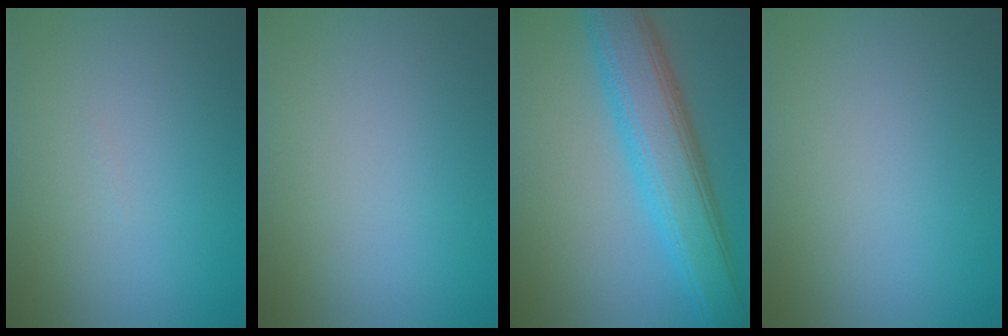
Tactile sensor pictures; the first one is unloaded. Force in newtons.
{"total": 0.0}
{"total": 8.1, "press": 8.1, "slide": 0.1}
{"total": 0.0}